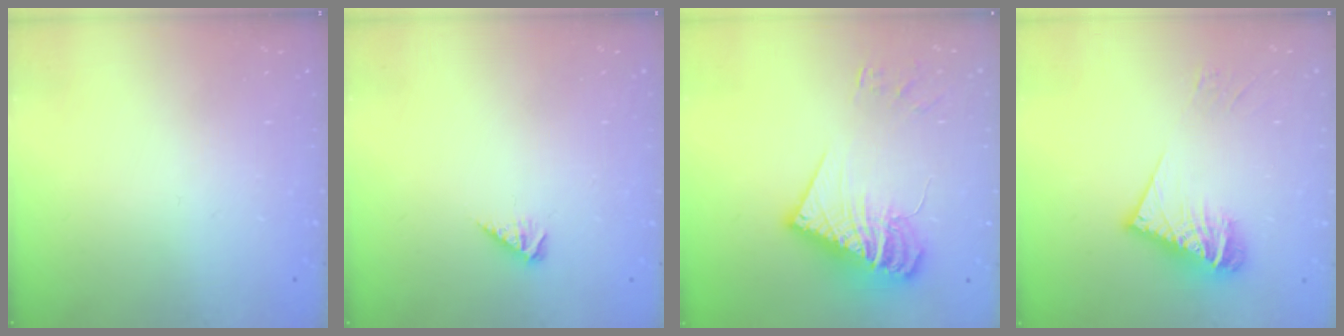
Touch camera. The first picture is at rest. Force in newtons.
{"total": 3.8, "press": 3.7, "slide": 0.7}
{"total": 21.8, "press": 21.7, "slide": 1.9}
{"total": 12.3, "press": 12.3, "slide": 1.2}